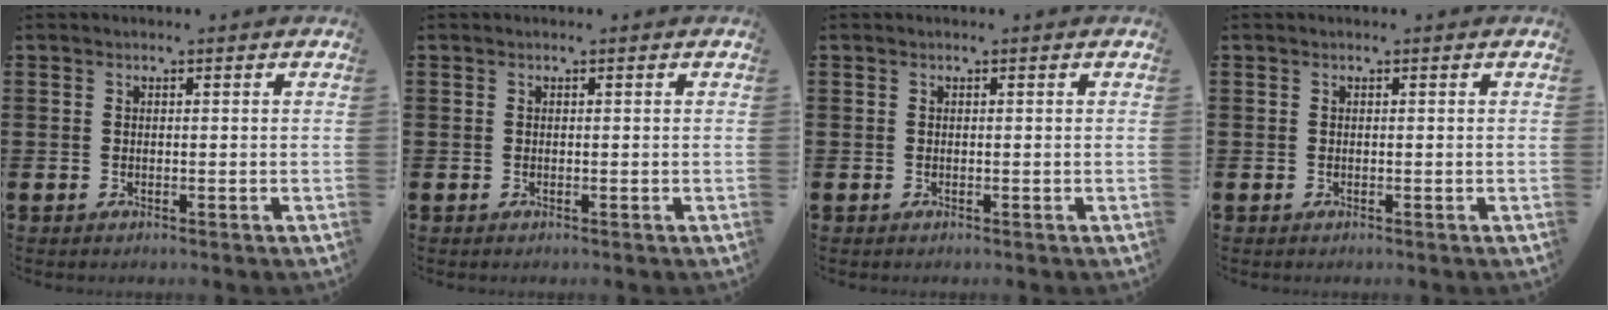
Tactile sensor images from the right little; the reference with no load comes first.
{"total": 0.0}
{"total": 0.0}
{"total": 0.0}